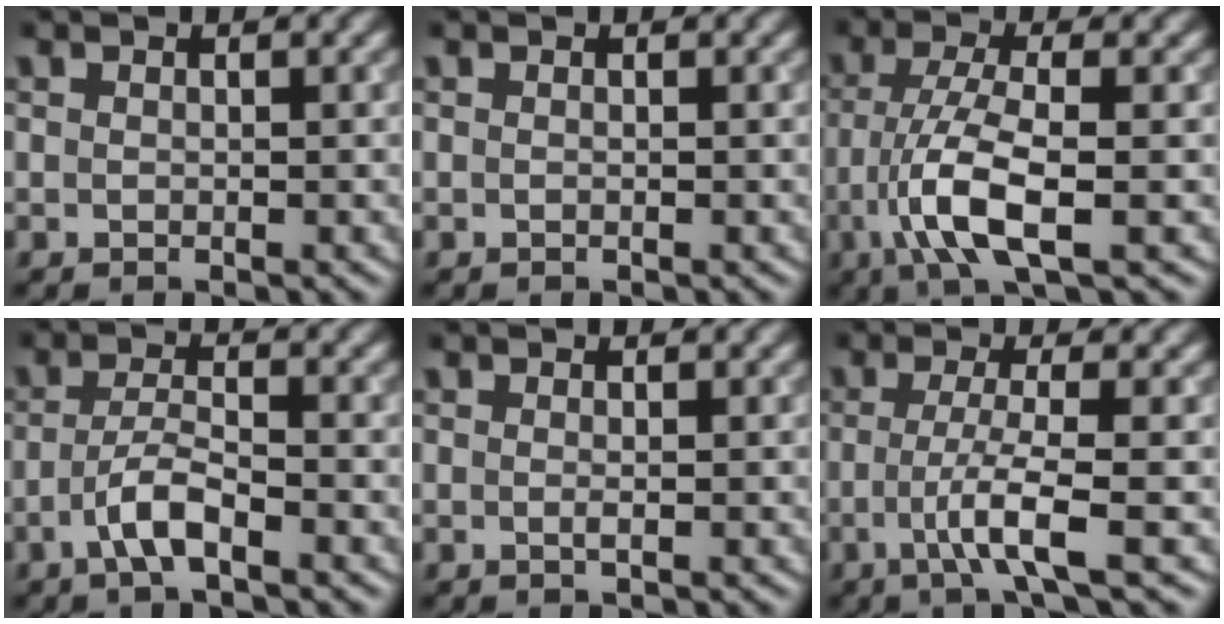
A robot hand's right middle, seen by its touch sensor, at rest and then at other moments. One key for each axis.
{"total": 0.0}
{"total": 6.1, "fx": -2.0, "fy": 1.6, "fz": 5.5, "tx": -0.111, "ty": -0.001, "tz": -0.042}
{"total": 3.1, "fx": -1.6, "fy": 0.7, "fz": 2.6, "tx": -0.053, "ty": 0.007, "tz": -0.038}
{"total": 0.6, "fx": 0.0, "fy": 0.0, "fz": 0.6, "tx": -0.013, "ty": -0.001, "tz": -0.001}
{"total": 4.3, "fx": -1.1, "fy": 0.7, "fz": 4.1, "tx": -0.072, "ty": -0.005, "tz": -0.028}